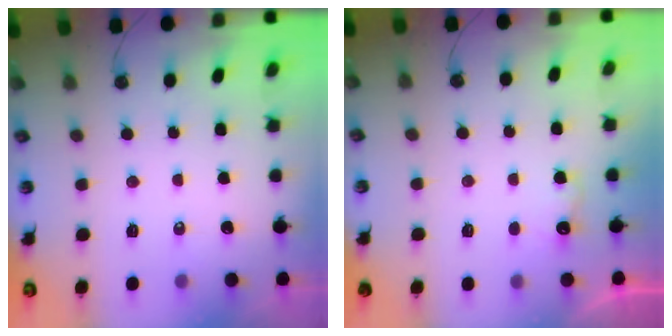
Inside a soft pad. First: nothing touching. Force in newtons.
{"total": 5.2, "press": 5.1, "slide": 1.0}